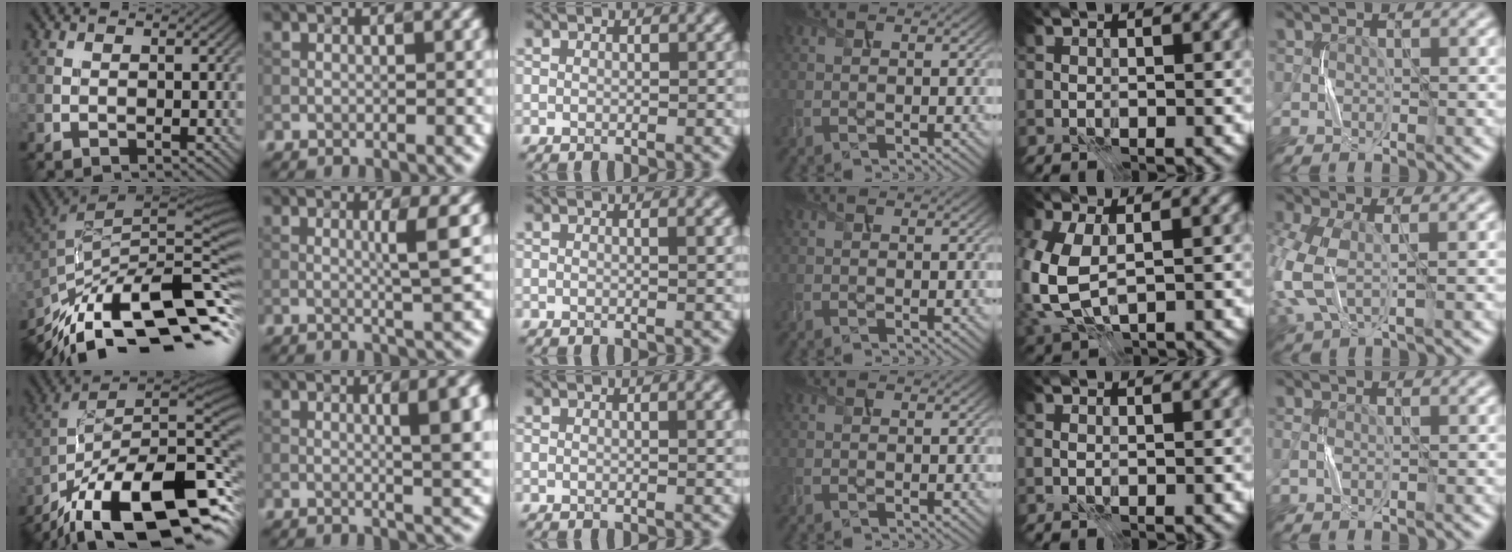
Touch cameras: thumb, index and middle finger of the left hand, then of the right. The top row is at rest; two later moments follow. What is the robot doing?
{"motion": "press", "object": "syringe"}